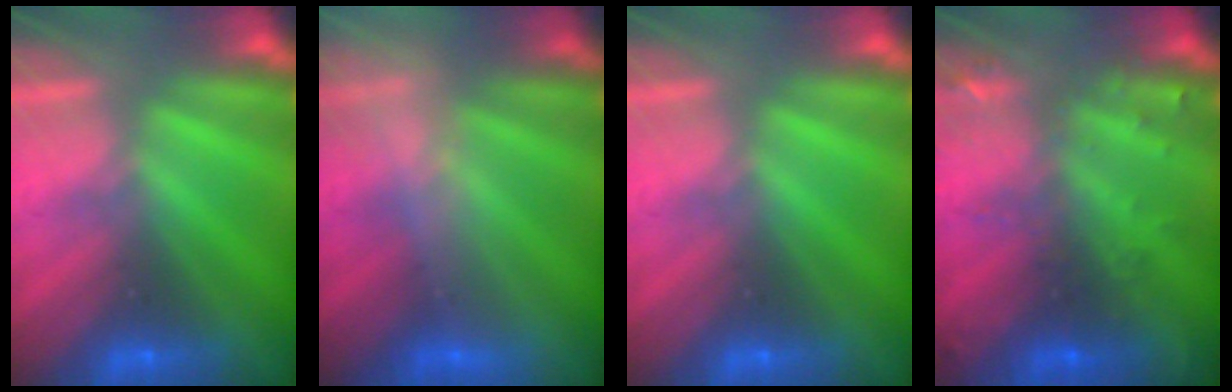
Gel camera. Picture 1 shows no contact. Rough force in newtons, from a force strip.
{"total": 2.5}
{"total": 0.0}
{"total": 2.9}